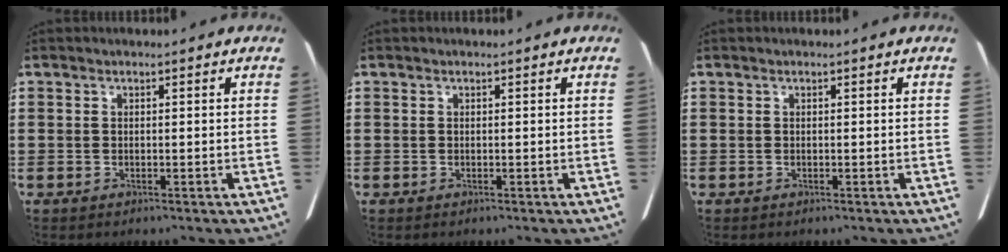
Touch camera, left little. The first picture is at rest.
{"total": 0.0}
{"total": 0.0}